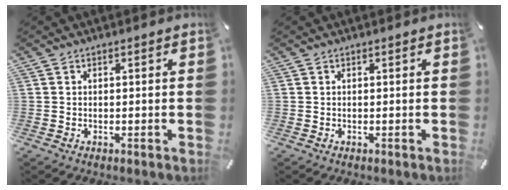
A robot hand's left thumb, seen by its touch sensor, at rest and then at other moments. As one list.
[{"total": 0.0}]